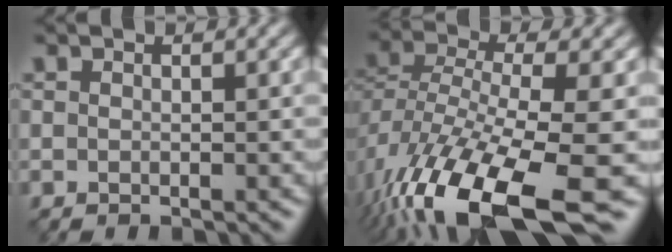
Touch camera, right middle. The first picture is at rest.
{"total": 12.1, "force": [-6.2, 4.2, 9.5], "torque": [-0.199, -0.021, -0.103]}